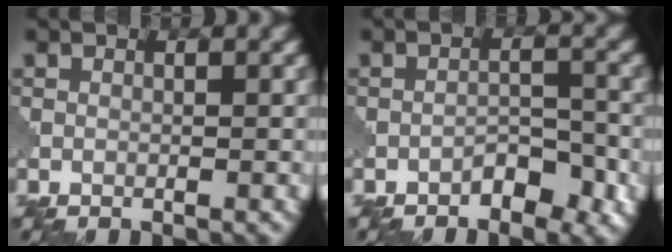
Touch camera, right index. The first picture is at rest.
{"total": 2.7, "force": [-1.9, 1.2, 1.6], "torque": [-0.019, 0.010, -0.029]}